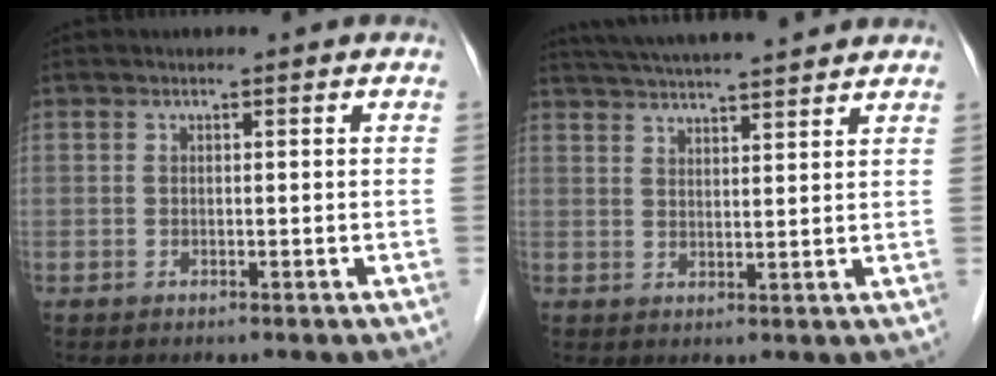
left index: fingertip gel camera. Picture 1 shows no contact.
{"total": 14.5, "force": [13.1, 1.1, 6.1], "torque": [-0.109, 0.035, 0.193]}